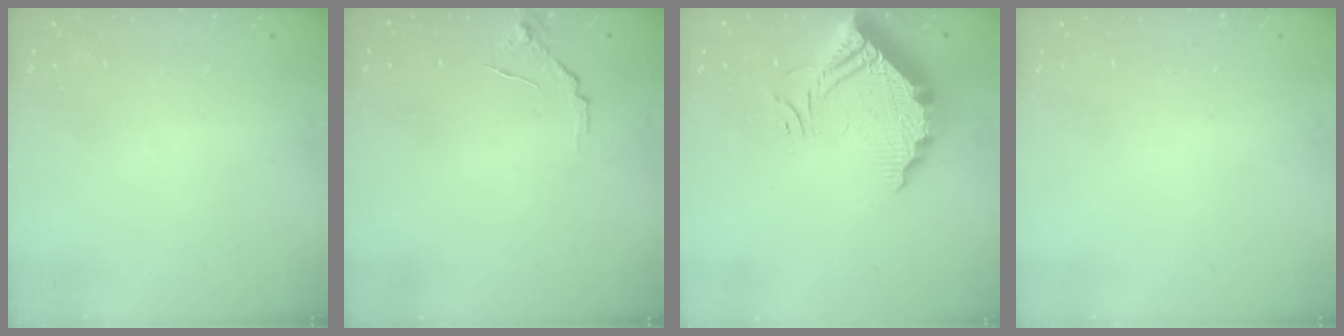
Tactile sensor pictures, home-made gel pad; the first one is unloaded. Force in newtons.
{"total": 5.7, "press": 5.7, "slide": 0.5}
{"total": 14.2, "press": 14.1, "slide": 1.4}
{"total": 0.0}